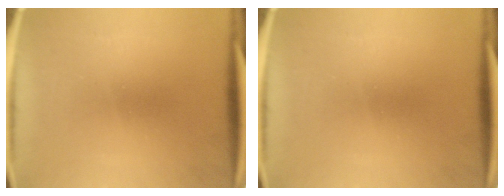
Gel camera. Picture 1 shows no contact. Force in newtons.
{"total": 0.0}